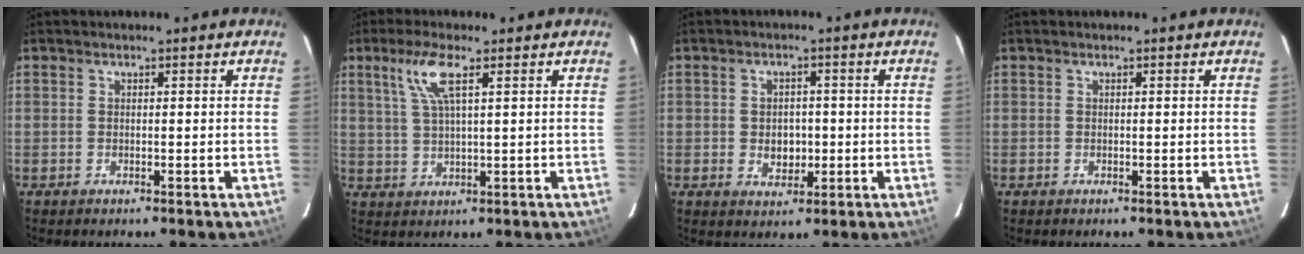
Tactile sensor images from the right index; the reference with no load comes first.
{"total": 6.2, "force": [3.0, 0.9, 5.3], "torque": [-0.113, 0.004, 0.063]}
{"total": 4.4, "force": [-0.6, 3.5, 2.6], "torque": [-0.044, 0.001, -0.003]}
{"total": 0.0}